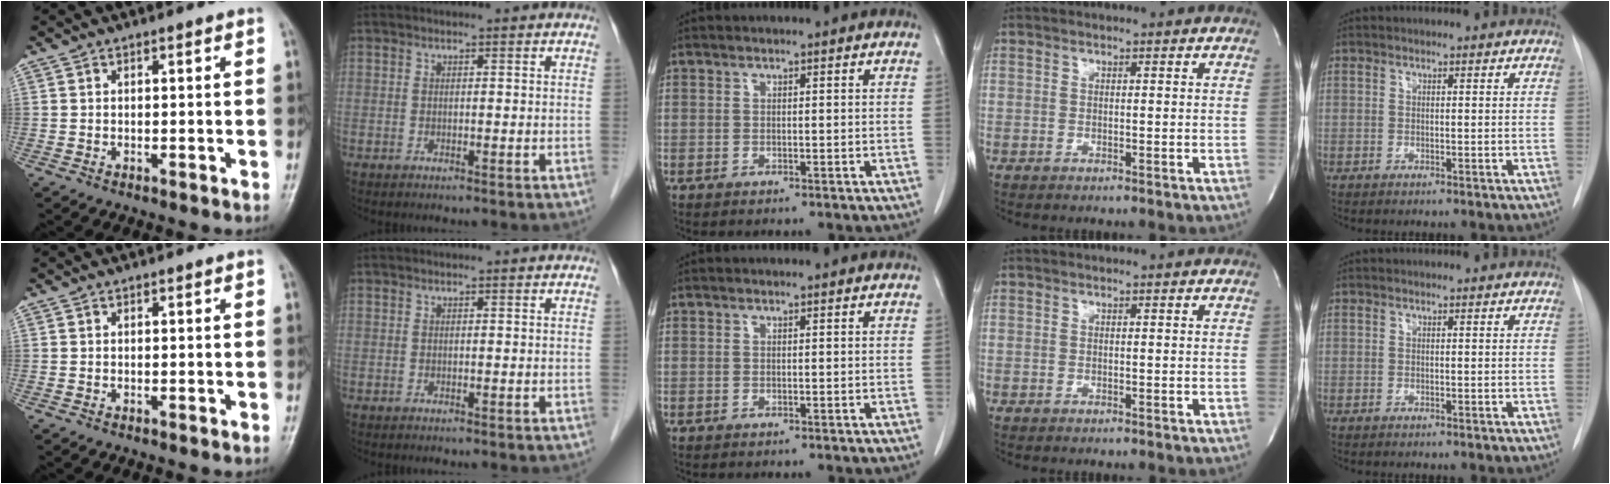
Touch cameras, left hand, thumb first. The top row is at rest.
{}